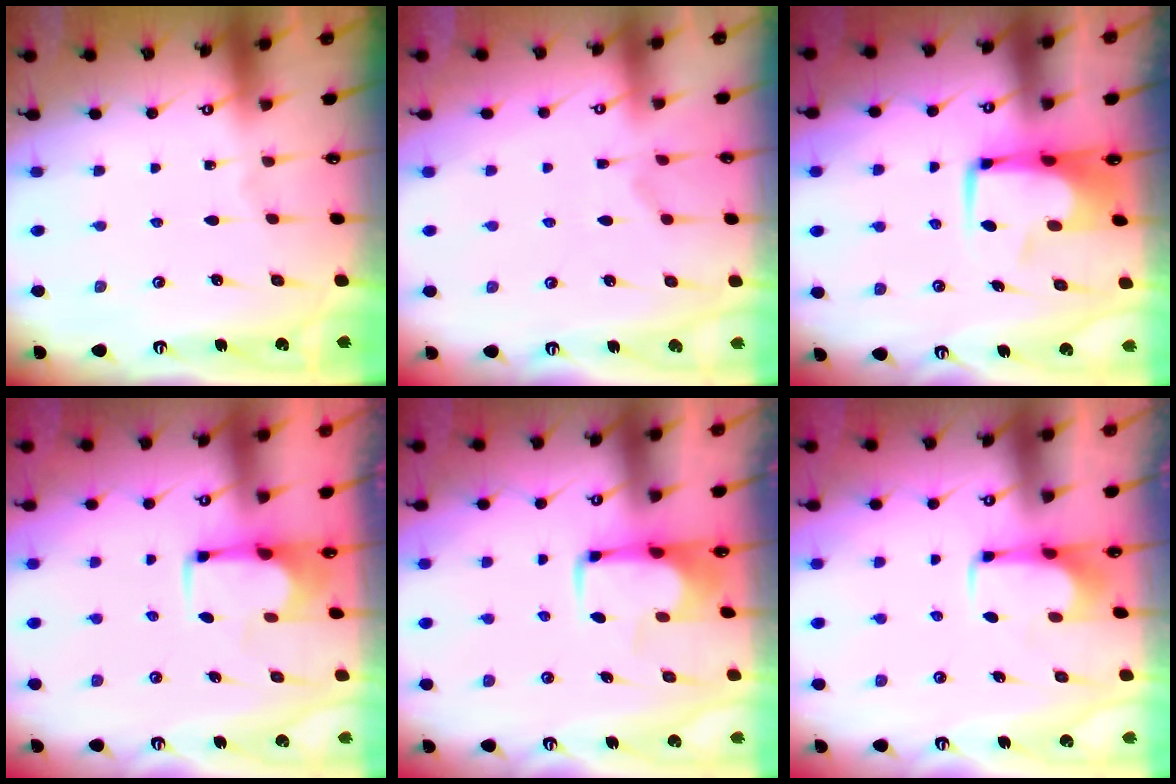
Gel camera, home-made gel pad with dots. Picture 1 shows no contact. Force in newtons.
{"total": 1.1, "press": 0.1, "slide": 1.1}
{"total": 7.0, "press": 6.9, "slide": 1.1}
{"total": 1.8, "press": 1.7, "slide": 0.7}
{"total": 1.7, "press": 1.7, "slide": 0.4}
{"total": 2.0, "press": 1.9, "slide": 0.4}